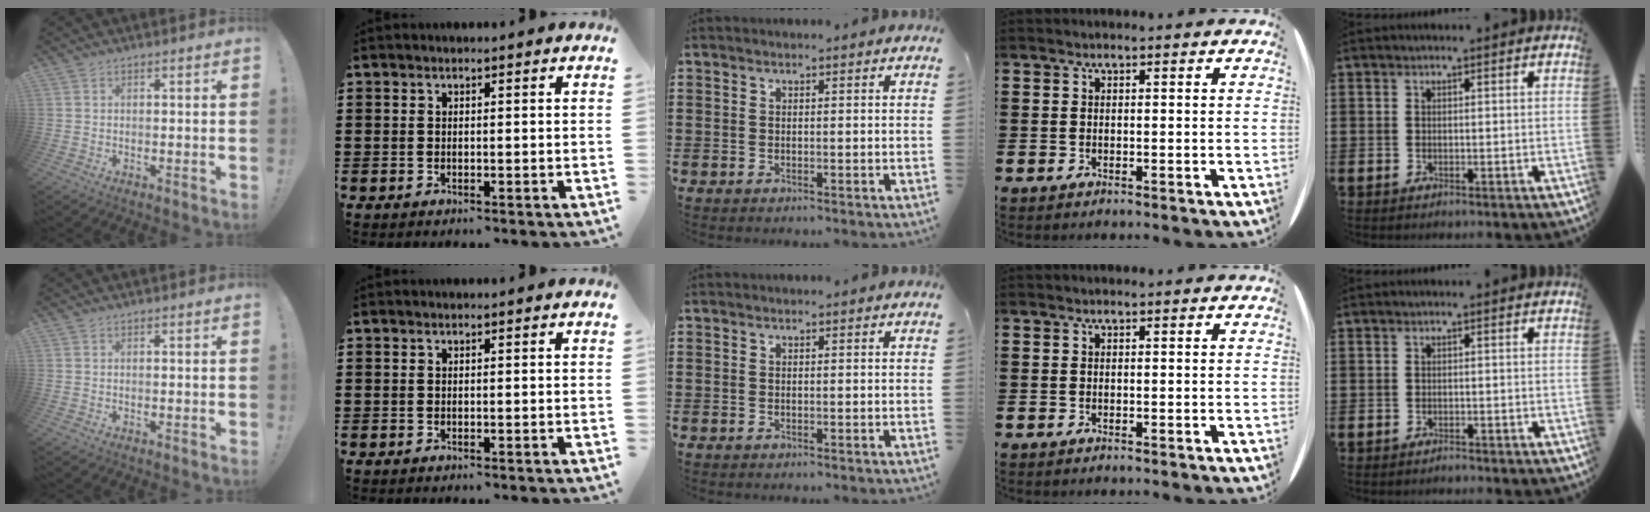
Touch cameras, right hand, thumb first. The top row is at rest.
{"little": {"total": 0.7, "force": [-0.7, 0.0, 0.1], "torque": [-0.003, -0.003, -0.014]}}